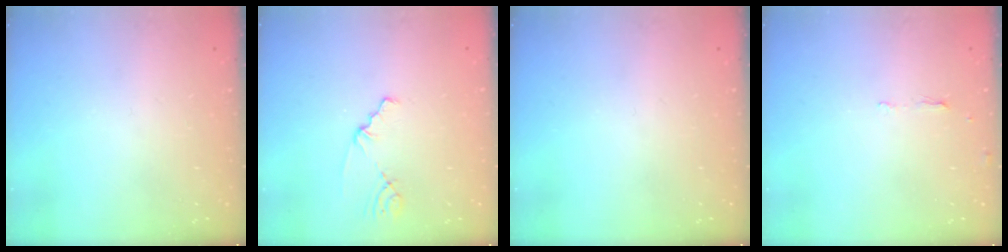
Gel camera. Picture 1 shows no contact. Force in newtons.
{"total": 1.5, "press": 1.5, "slide": 0.2}
{"total": 0.0}
{"total": 4.6, "press": 2.6, "slide": 3.8}